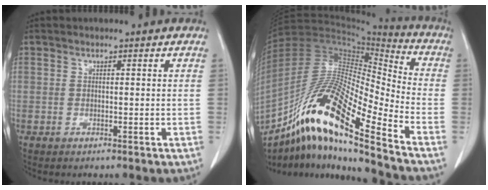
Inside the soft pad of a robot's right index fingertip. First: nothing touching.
{"total": 21.2, "force": [-13.8, 2.0, 15.9], "torque": [-0.323, -0.013, -0.254]}